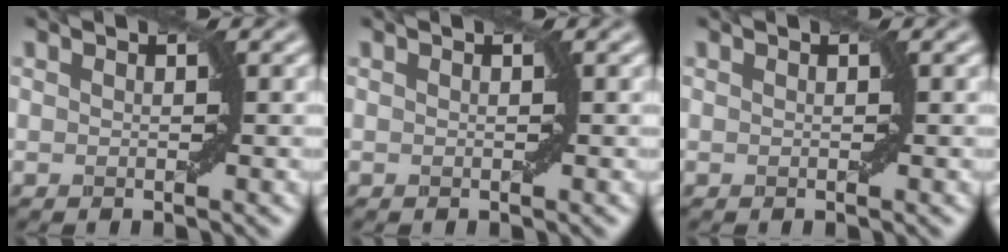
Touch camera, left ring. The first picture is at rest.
{"total": 0.0}
{"total": 0.0}